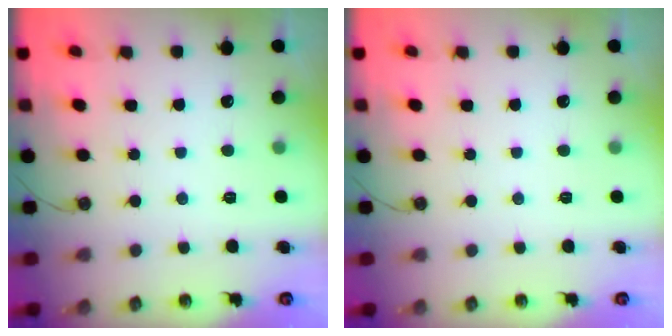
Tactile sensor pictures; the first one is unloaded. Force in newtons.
{"total": 0.0}